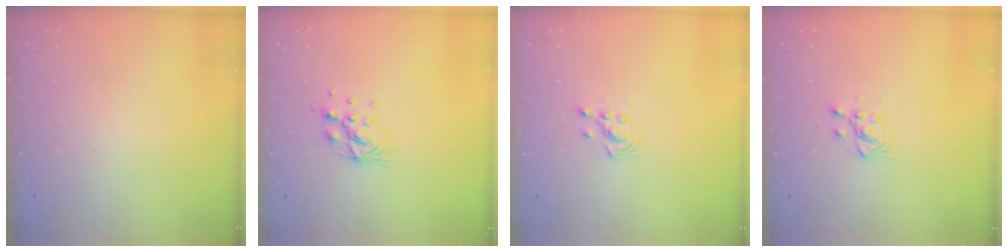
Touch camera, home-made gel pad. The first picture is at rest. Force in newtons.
{"total": 8.4, "press": 8.4, "slide": 0.6}
{"total": 2.9, "press": 2.9, "slide": 0.3}
{"total": 3.3, "press": 3.1, "slide": 1.1}